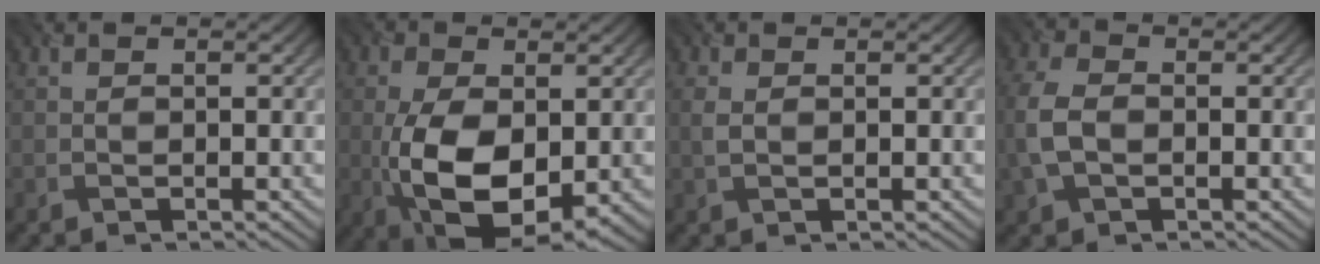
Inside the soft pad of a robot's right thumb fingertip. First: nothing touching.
{"total": 11.4, "force": [-1.8, 6.0, 9.5], "torque": [-0.196, -0.019, -0.027]}
{"total": 1.6, "force": [0.3, 1.0, 1.2], "torque": [-0.039, 0.003, 0.007]}
{"total": 5.4, "force": [-0.7, 3.7, 3.9], "torque": [-0.113, 0.001, -0.021]}